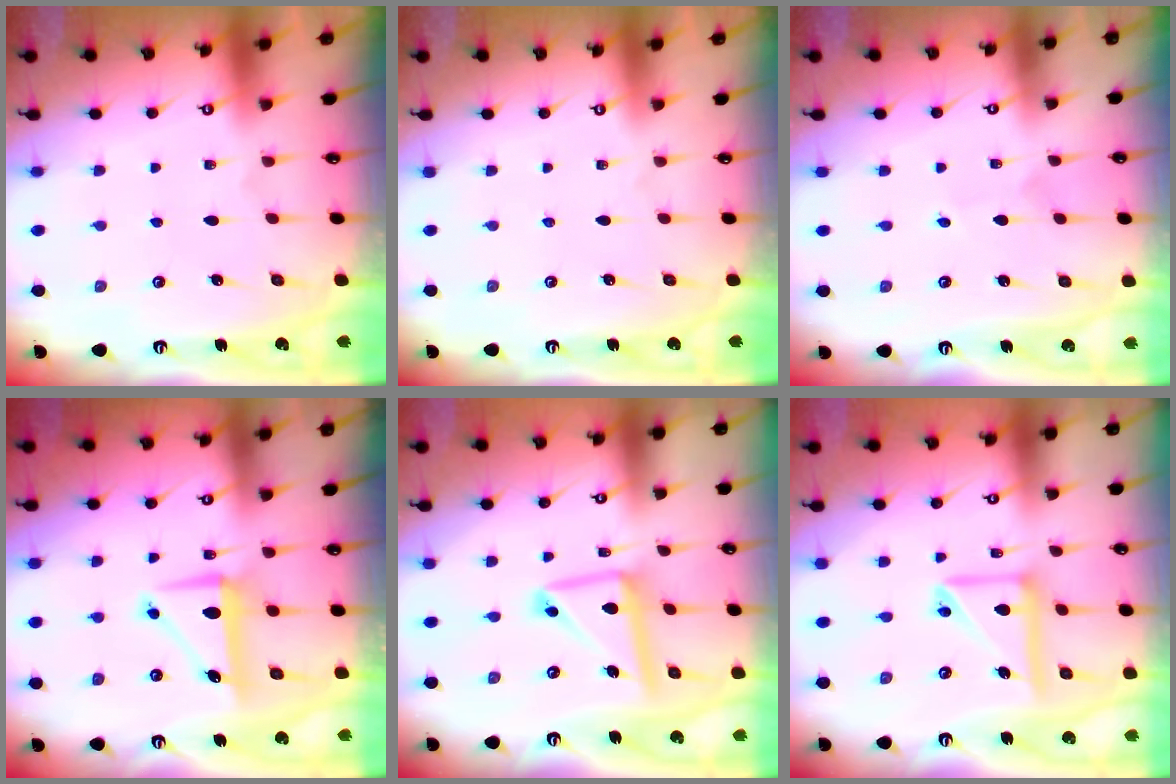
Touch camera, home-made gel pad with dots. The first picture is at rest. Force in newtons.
{"total": 0.0}
{"total": 1.1, "press": 1.1, "slide": 0.1}
{"total": 7.9, "press": 7.9, "slide": 1.0}
{"total": 13.7, "press": 13.7, "slide": 1.4}
{"total": 13.4, "press": 13.3, "slide": 1.4}